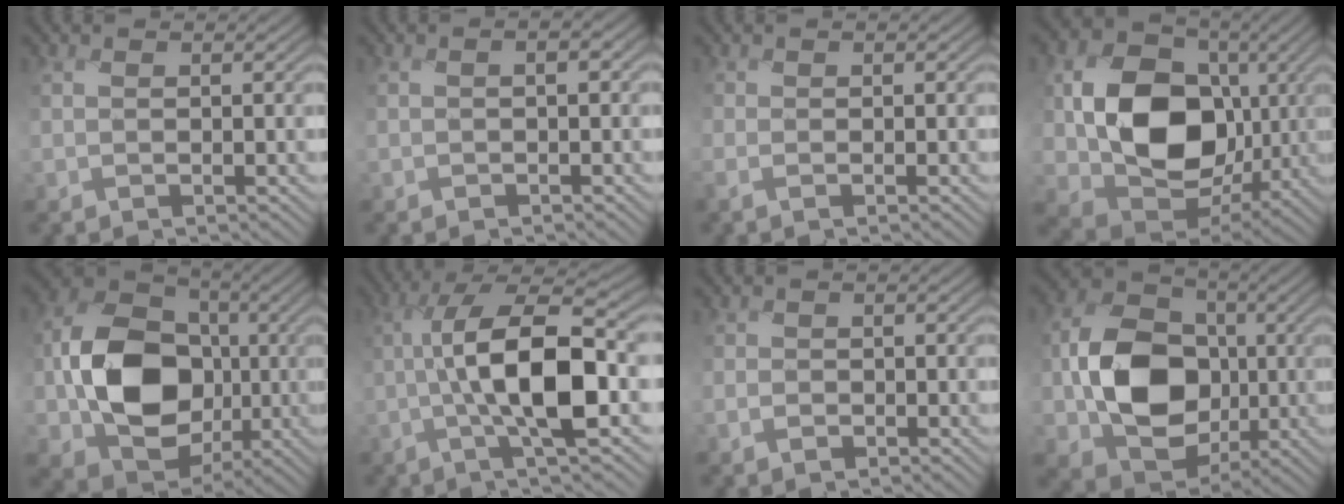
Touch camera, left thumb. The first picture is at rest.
{"total": 1.8, "force": [-0.2, 1.0, 1.4], "torque": [-0.026, 0.002, -0.004]}
{"total": 0.6, "force": [-0.4, -0.4, -0.2], "torque": [0.008, 0.003, -0.010]}
{"total": 14.7, "force": [-0.4, 11.4, 9.2], "torque": [-0.188, -0.016, -0.008]}
{"total": 13.0, "force": [-2.1, 10.4, 7.5], "torque": [-0.134, 0.004, -0.048]}
{"total": 10.6, "force": [-1.2, 3.2, 10.1], "torque": [-0.180, 0.004, -0.029]}
{"total": 1.5, "force": [-1.3, 0.8, -0.2], "torque": [0.009, -0.005, -0.028]}
{"total": 11.7, "force": [-1.9, 9.4, 6.8], "torque": [-0.122, 0.003, -0.040]}